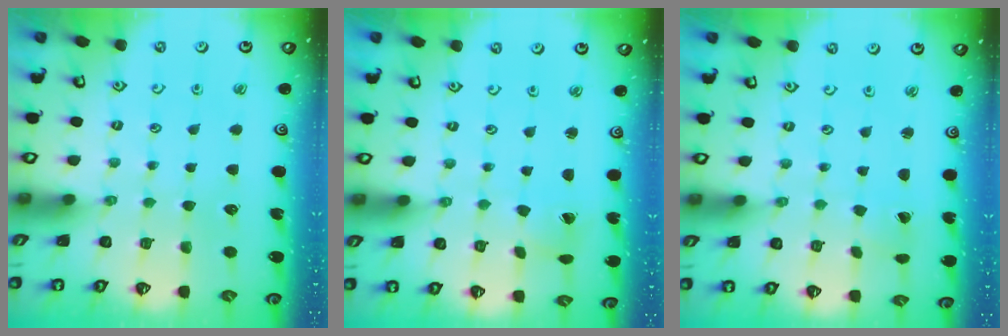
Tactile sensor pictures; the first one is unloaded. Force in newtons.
{"total": 1.6, "press": 1.6, "slide": 0.1}
{"total": 0.0}